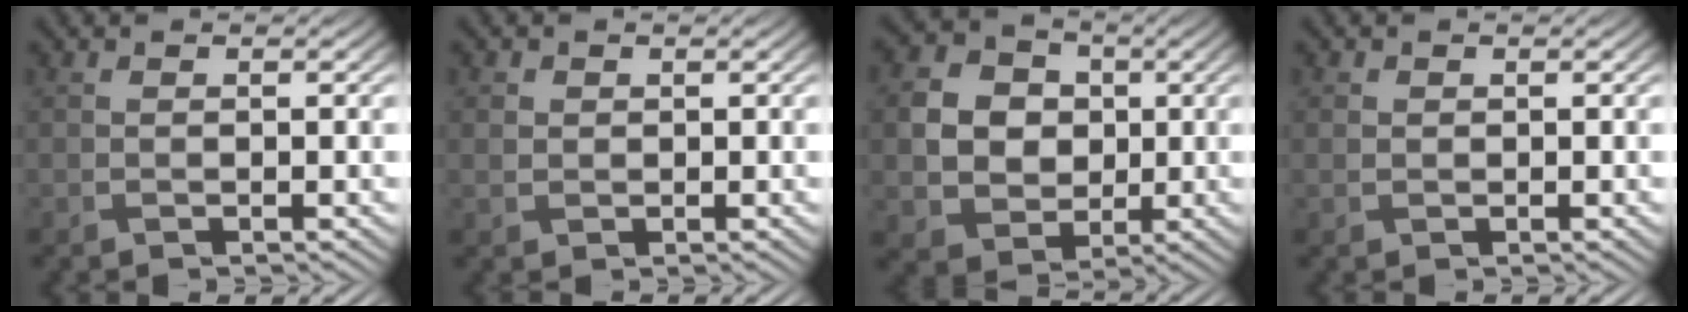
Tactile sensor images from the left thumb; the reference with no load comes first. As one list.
[{"total": 1.2, "force": [0.3, 1.1, 0.3], "torque": [-0.011, -0.005, 0.007]}, {"total": 7.7, "force": [0.1, 6.7, 3.8], "torque": [-0.105, -0.004, -0.004]}, {"total": 0.7, "force": [0.2, 0.7, 0.2], "torque": [-0.006, -0.005, 0.004]}]